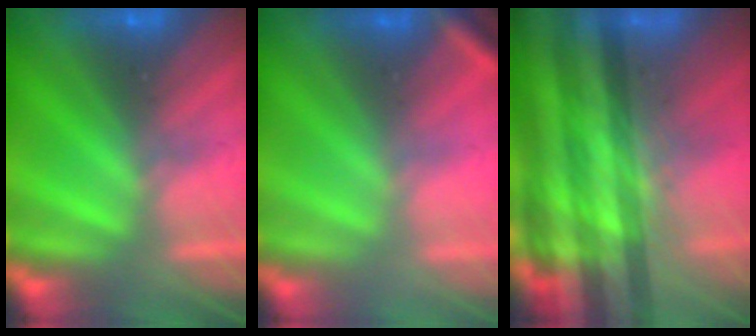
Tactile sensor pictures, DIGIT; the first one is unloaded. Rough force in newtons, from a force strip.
{"total": 2.5}
{"total": 6.3}